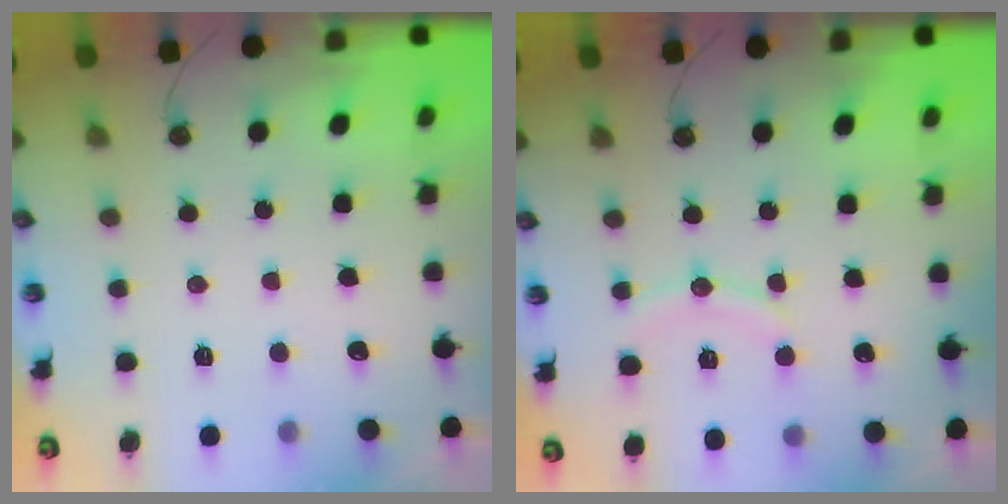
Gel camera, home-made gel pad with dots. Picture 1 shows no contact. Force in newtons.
{"total": 7.6, "press": 7.5, "slide": 0.8}